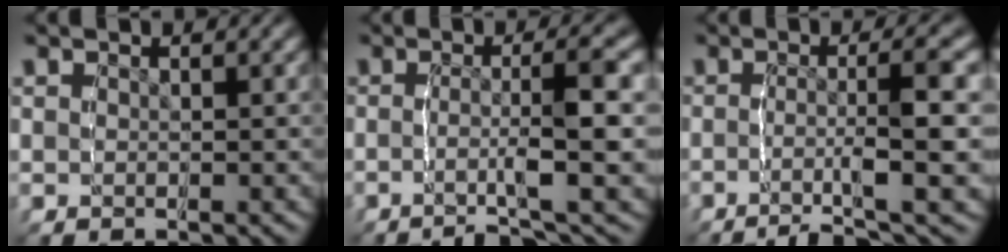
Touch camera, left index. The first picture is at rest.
{"total": 5.2, "force": [-2.8, 0.0, 4.4], "torque": [-0.070, -0.008, -0.048]}
{"total": 6.5, "force": [-4.1, 0.5, 5.1], "torque": [-0.075, -0.011, -0.062]}